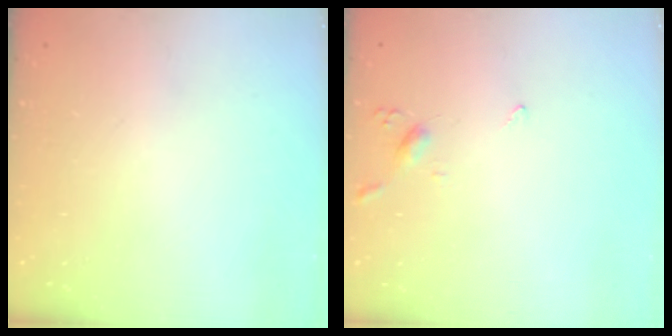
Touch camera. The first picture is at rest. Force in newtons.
{"total": 4.0, "press": 4.0, "slide": 0.7}